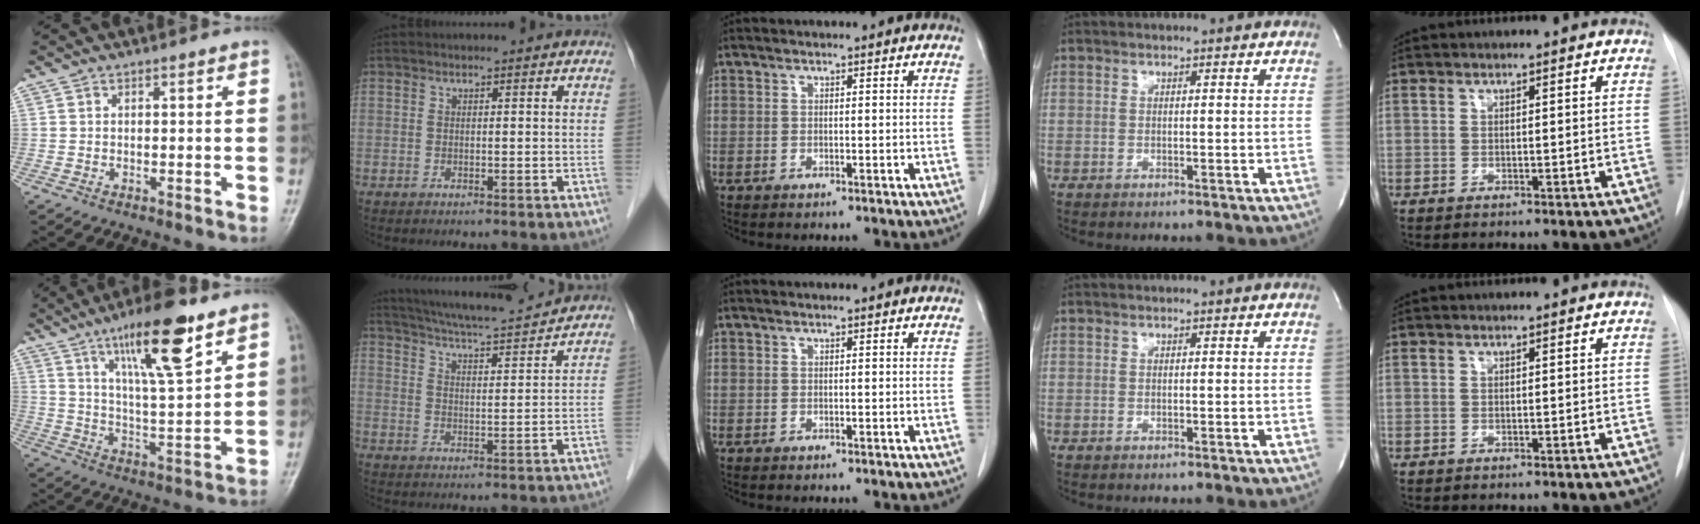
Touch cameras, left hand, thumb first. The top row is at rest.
{"thumb": {"total": 15.6, "force": [9.1, 3.3, 12.2], "torque": [-0.189, -0.045, 0.156]}, "index": {"total": 13.9, "force": [13.0, 0.4, 5.0], "torque": [-0.093, 0.011, 0.193]}}